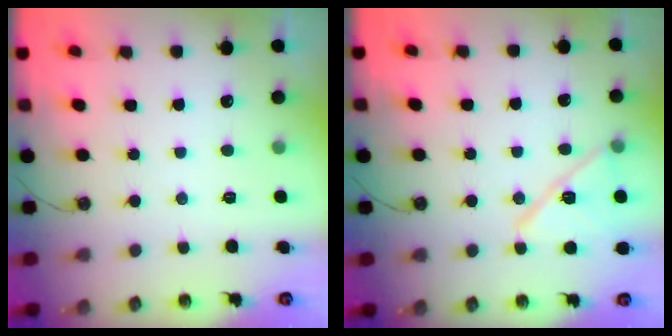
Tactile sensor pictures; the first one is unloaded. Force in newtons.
{"total": 14.3, "press": 11.3, "slide": 8.8}